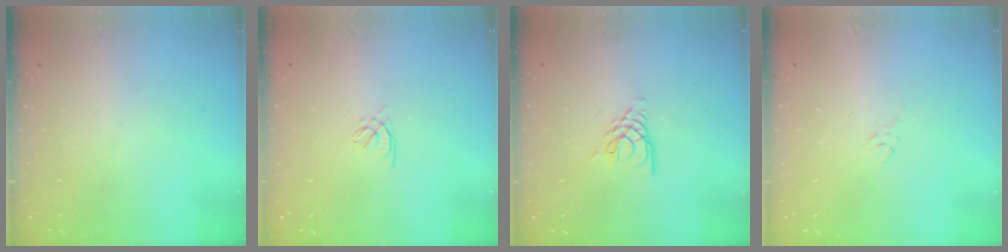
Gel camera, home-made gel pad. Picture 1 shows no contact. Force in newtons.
{"total": 0.9, "press": 0.8, "slide": 0.4}
{"total": 4.2, "press": 4.1, "slide": 0.5}
{"total": 2.7, "press": 2.5, "slide": 0.9}